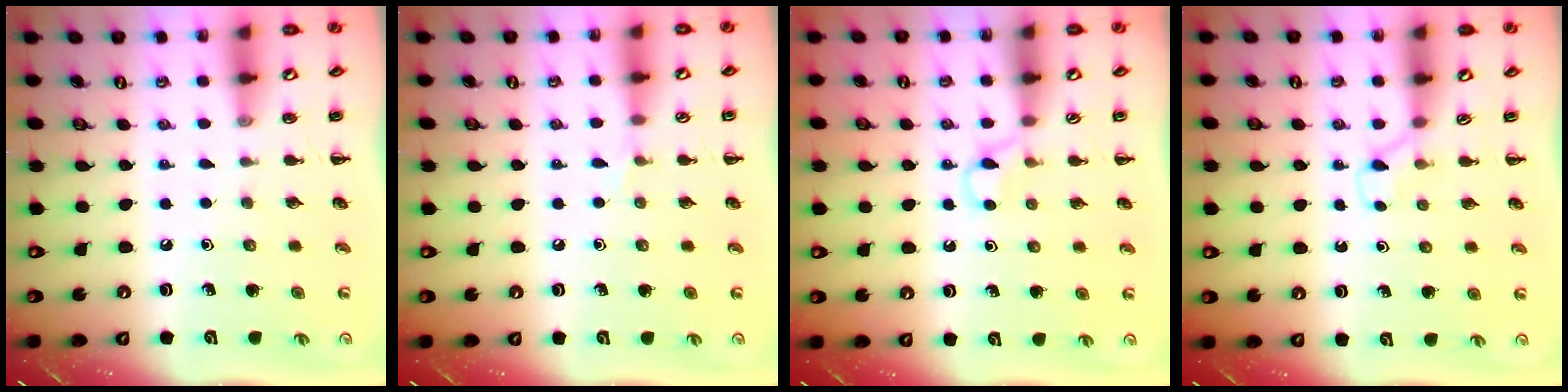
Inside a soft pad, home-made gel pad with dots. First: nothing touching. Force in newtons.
{"total": 3.4, "press": 3.2, "slide": 1.3}
{"total": 2.8, "press": 2.6, "slide": 1.0}
{"total": 2.9, "press": 2.7, "slide": 1.0}